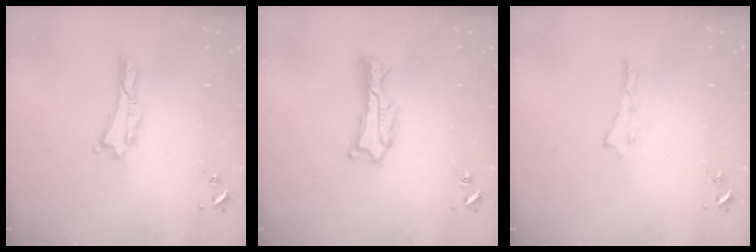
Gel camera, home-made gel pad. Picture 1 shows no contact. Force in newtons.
{"total": 1.8, "press": 1.8, "slide": 0.2}
{"total": 0.0}